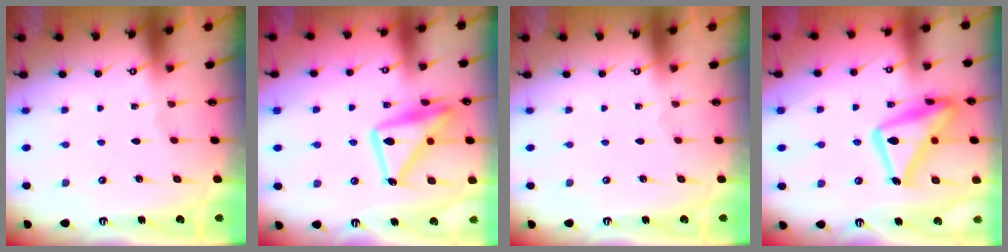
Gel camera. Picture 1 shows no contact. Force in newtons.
{"total": 17.4, "press": 17.3, "slide": 1.4}
{"total": 0.0}
{"total": 19.6, "press": 19.6, "slide": 1.5}